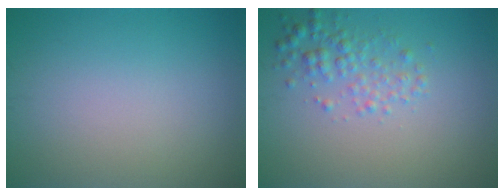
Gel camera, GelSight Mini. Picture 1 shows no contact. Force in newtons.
{"total": 2.5, "press": 2.5, "slide": 0.1}